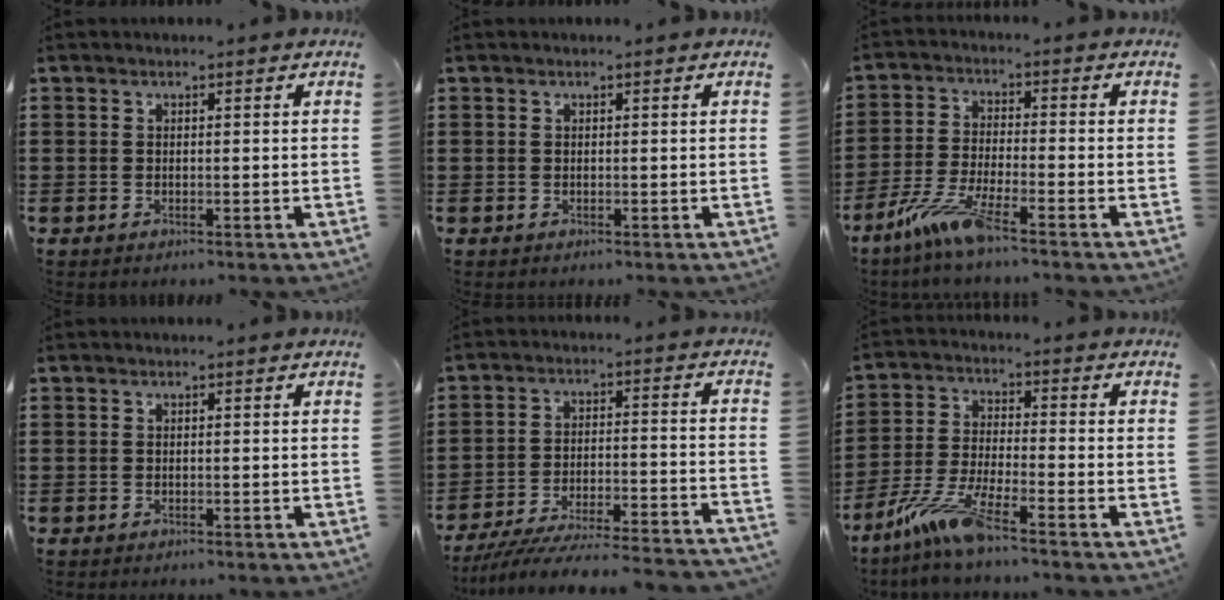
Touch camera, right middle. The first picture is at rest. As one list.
[{"total": 0.0}, {"total": 7.2, "force": [-5.2, 0.2, 4.9], "torque": [-0.118, -0.021, -0.103]}, {"total": 0.0}, {"total": 6.4, "force": [-6.0, -0.3, 2.2], "torque": [-0.039, -0.006, -0.120]}, {"total": 8.5, "force": [-6.4, 0.1, 5.7], "torque": [-0.138, -0.024, -0.131]}]